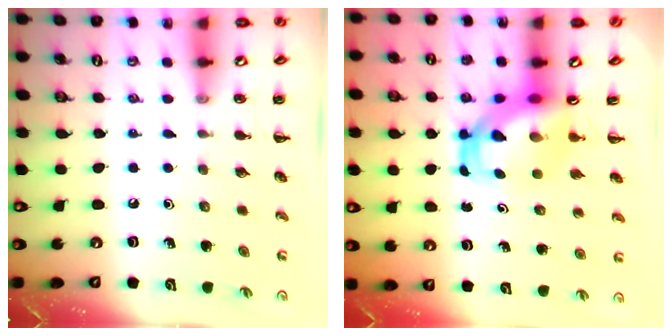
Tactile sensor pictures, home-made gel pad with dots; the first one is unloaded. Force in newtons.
{"total": 5.6, "press": 5.4, "slide": 1.4}